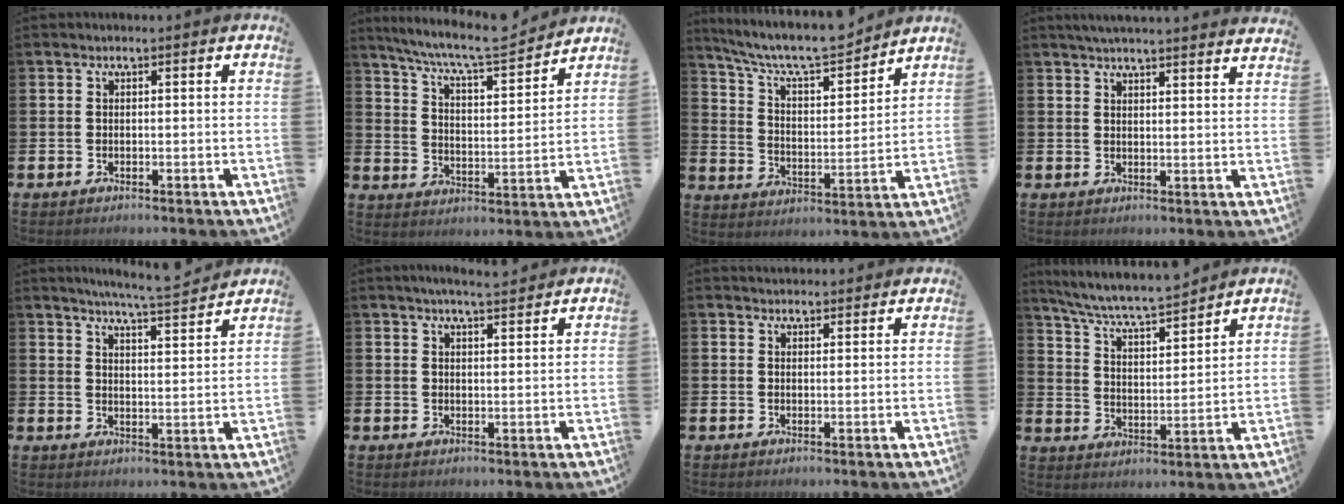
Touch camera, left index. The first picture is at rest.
{"total": 8.8, "force": [8.1, 0.9, 3.3], "torque": [-0.088, -0.051, 0.140]}
{"total": 9.1, "force": [8.4, 1.8, 3.0], "torque": [-0.091, -0.060, 0.146]}
{"total": 4.1, "force": [4.0, -0.4, 0.6], "torque": [-0.020, -0.019, 0.072]}
{"total": 6.3, "force": [6.1, -0.6, 1.4], "torque": [-0.034, -0.042, 0.106]}
{"total": 4.1, "force": [3.9, 0.0, 1.2], "torque": [-0.030, -0.013, 0.070]}
{"total": 2.4, "force": [2.3, 0.6, -0.1], "torque": [0.005, -0.010, 0.042]}
{"total": 7.1, "force": [6.8, 0.2, 1.9], "torque": [-0.070, -0.051, 0.118]}